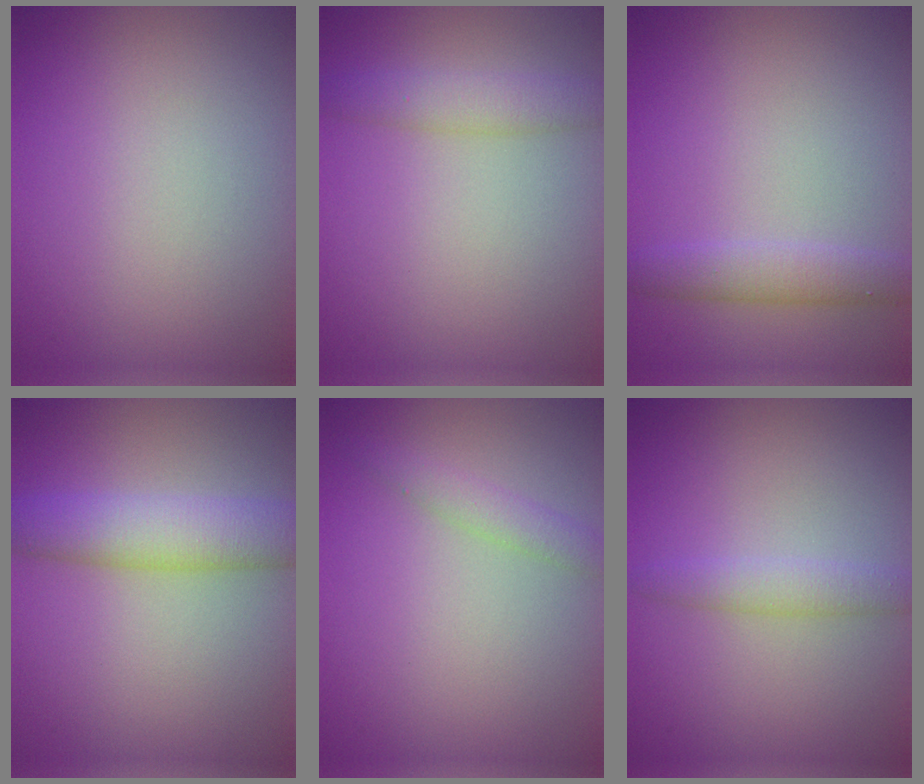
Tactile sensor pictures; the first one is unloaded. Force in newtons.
{"total": 2.8, "press": 2.8, "slide": 0.1}
{"total": 2.6, "press": 2.6, "slide": 0.0}
{"total": 5.5, "press": 5.5, "slide": 0.2}
{"total": 1.7, "press": 1.7, "slide": 0.1}
{"total": 2.1, "press": 2.1, "slide": 0.1}